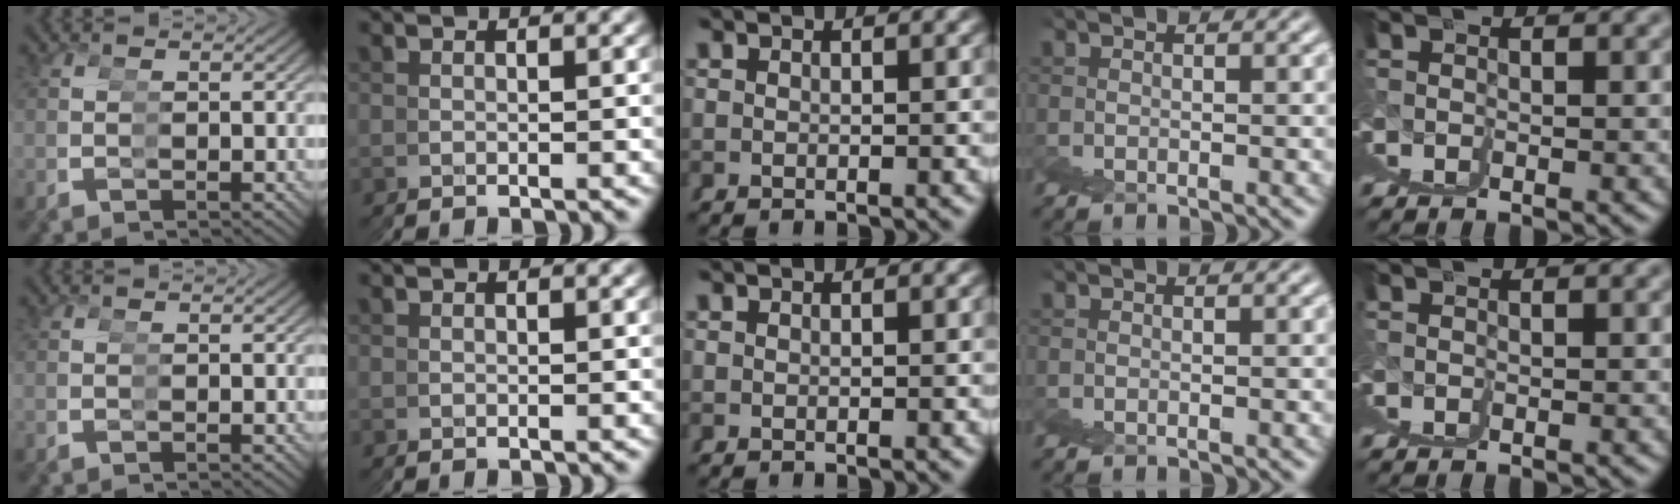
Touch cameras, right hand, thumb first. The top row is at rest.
{}